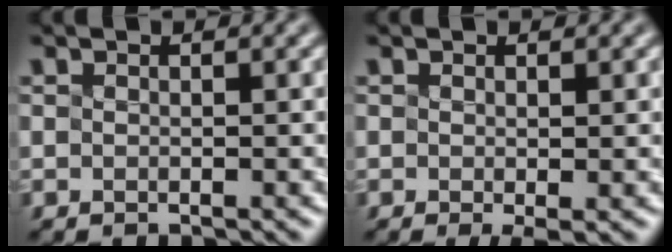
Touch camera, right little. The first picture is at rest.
{"total": 1.1, "force": [-0.2, 0.1, 1.1], "torque": [-0.019, -0.008, -0.004]}